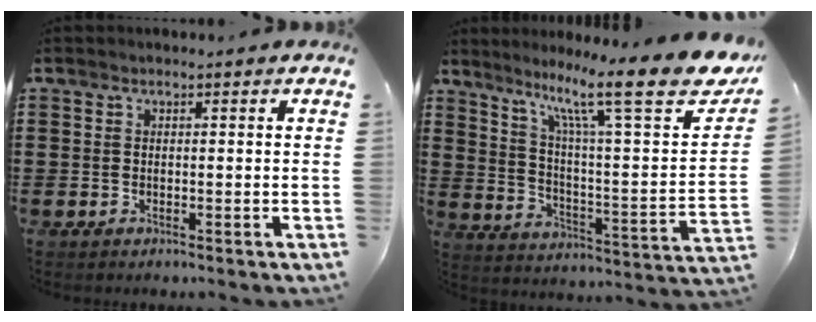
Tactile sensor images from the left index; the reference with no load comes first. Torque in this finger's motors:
{"motor_torque": [1.89, -0.25, 0.64, 0.21]}